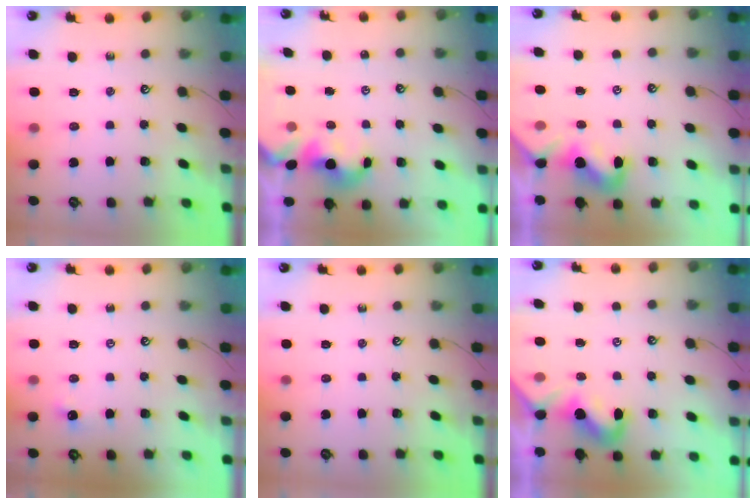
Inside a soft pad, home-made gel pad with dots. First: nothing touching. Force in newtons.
{"total": 1.6, "press": 1.6, "slide": 0.2}
{"total": 0.0}
{"total": 2.7, "press": 2.7, "slide": 0.4}
{"total": 0.0}
{"total": 2.0, "press": 1.9, "slide": 0.6}